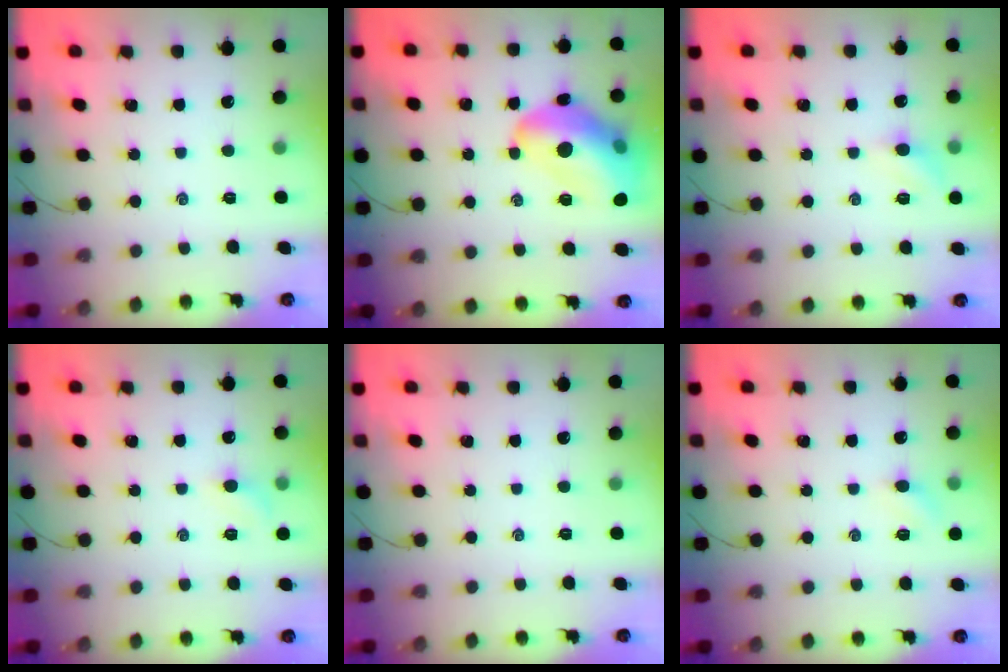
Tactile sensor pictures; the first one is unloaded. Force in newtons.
{"total": 19.3, "press": 18.8, "slide": 4.1}
{"total": 6.0, "press": 5.8, "slide": 1.5}
{"total": 5.6, "press": 5.4, "slide": 1.5}
{"total": 0.0}
{"total": 3.5, "press": 3.3, "slide": 1.2}